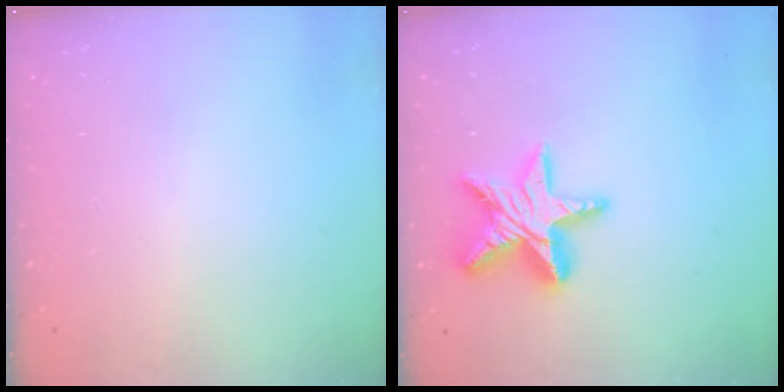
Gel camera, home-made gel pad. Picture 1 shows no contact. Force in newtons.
{"total": 16.1, "press": 16.0, "slide": 1.3}